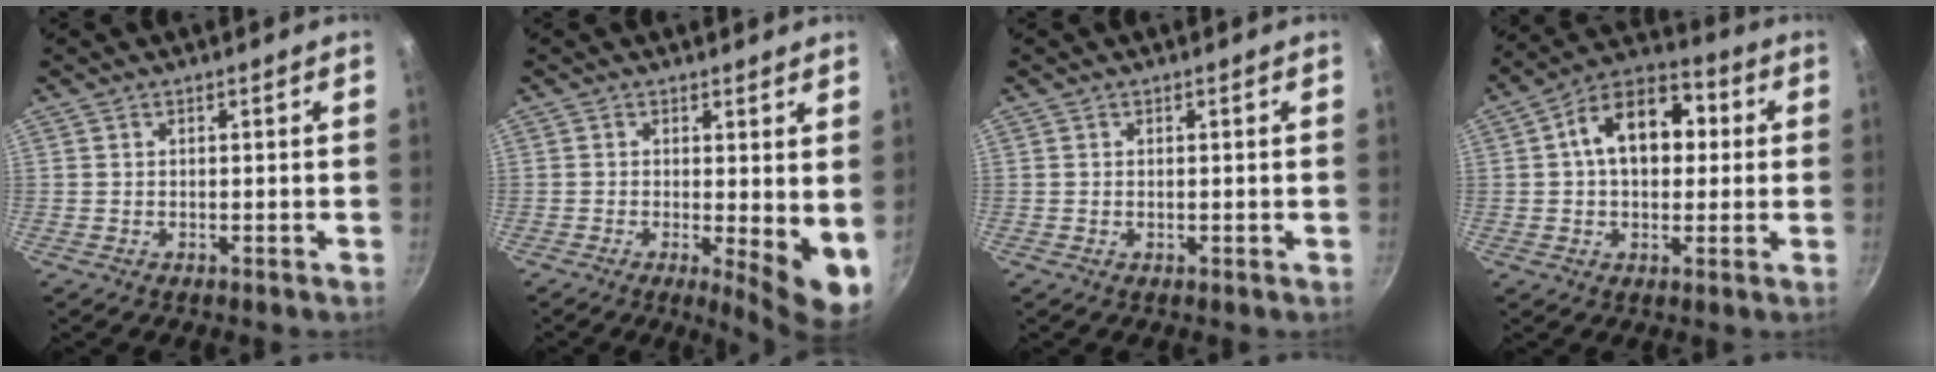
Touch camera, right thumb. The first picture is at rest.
{"total": 8.1, "force": [-0.2, 2.5, 7.7], "torque": [-0.095, -0.019, -0.001]}
{"total": 0.0}
{"total": 14.5, "force": [2.2, 9.7, 10.5], "torque": [-0.120, 0.028, 0.015]}